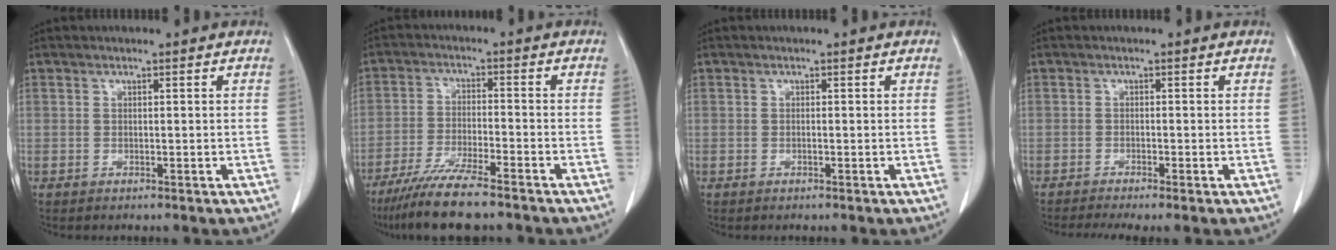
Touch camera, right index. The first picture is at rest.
{"total": 10.0, "force": [-8.1, 0.5, 5.8], "torque": [-0.099, -0.027, -0.136]}
{"total": 0.0}
{"total": 4.6, "force": [-3.6, 0.2, 2.9], "torque": [-0.039, -0.009, -0.055]}